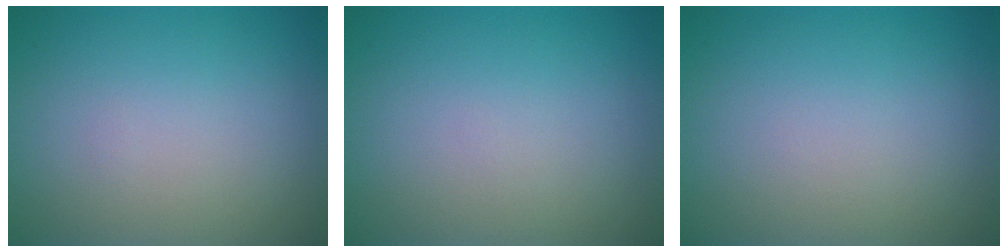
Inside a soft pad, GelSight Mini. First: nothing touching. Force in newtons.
{"total": 0.0}
{"total": 0.0}